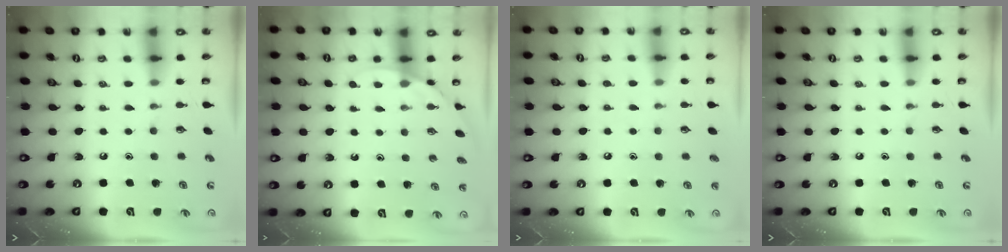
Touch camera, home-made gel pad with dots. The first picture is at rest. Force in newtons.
{"total": 3.6, "press": 3.6, "slide": 0.2}
{"total": 3.9, "press": 3.8, "slide": 0.9}
{"total": 0.0}